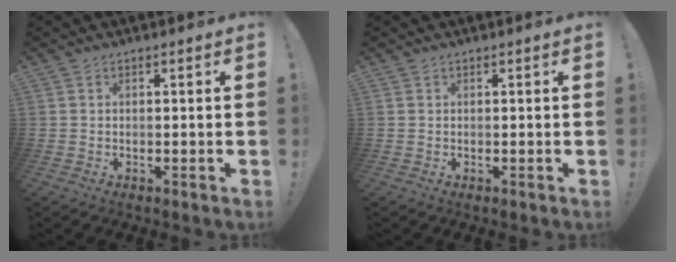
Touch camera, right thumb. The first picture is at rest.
{"total": 0.0}